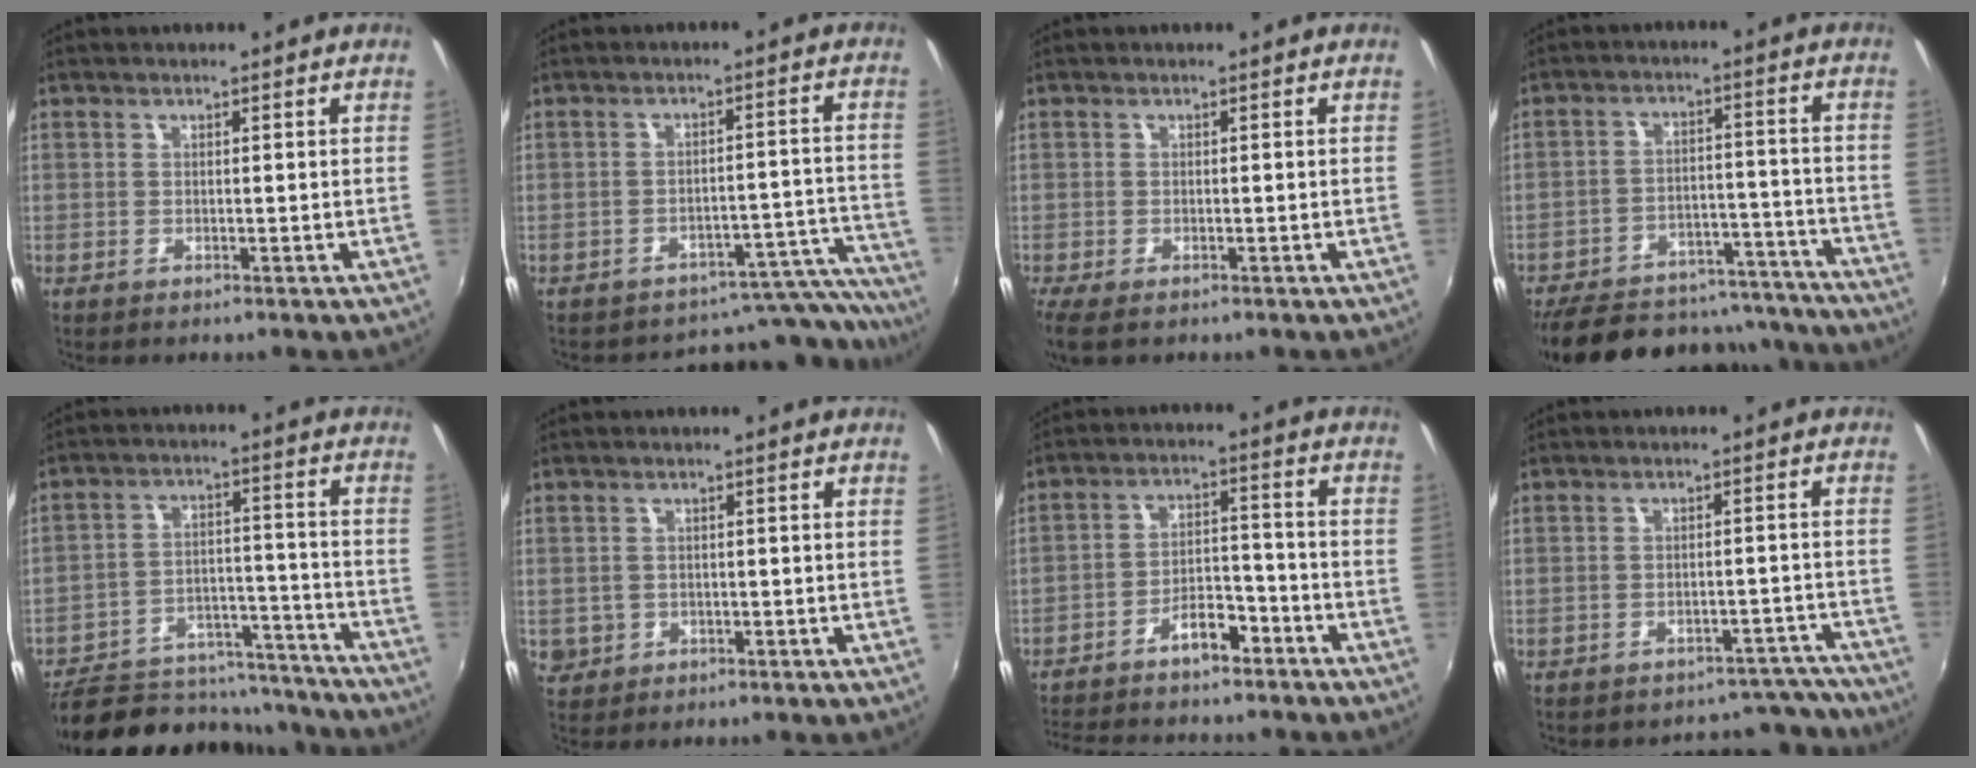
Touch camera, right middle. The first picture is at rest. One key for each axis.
{"total": 15.1, "fx": -14.4, "fy": 4.0, "fz": 1.9, "tx": -0.003, "ty": 0.041, "tz": -0.180}
{"total": 4.2, "fx": -2.7, "fy": 1.5, "fz": 2.8, "tx": -0.061, "ty": -0.021, "tz": -0.047}
{"total": 26.2, "fx": -22.3, "fy": 10.1, "fz": 9.3, "tx": -0.194, "ty": 0.036, "tz": -0.281}
{"total": 21.1, "fx": -17.8, "fy": 8.8, "fz": 7.2, "tx": -0.144, "ty": 0.027, "tz": -0.229}
{"total": 3.5, "fx": -0.5, "fy": 3.3, "fz": 1.1, "tx": -0.026, "ty": -0.002, "tz": 0.000}
{"total": 12.9, "fx": -10.4, "fy": 4.9, "fz": 5.9, "tx": -0.126, "ty": 0.030, "tz": -0.159}
{"total": 9.0, "fx": -8.5, "fy": 3.1, "fz": 0.2, "tx": 0.016, "ty": 0.029, "tz": -0.095}